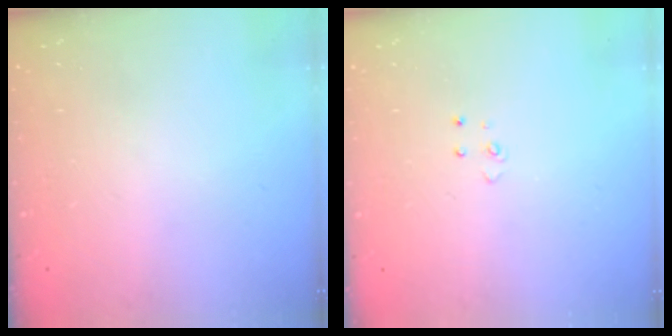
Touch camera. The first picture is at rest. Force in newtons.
{"total": 3.8, "press": 3.8, "slide": 0.3}